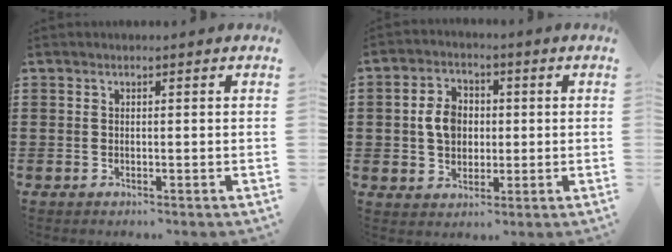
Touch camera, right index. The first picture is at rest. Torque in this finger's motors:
{"motor_torque": [0.27, 0.22, 0.48, 0.12]}